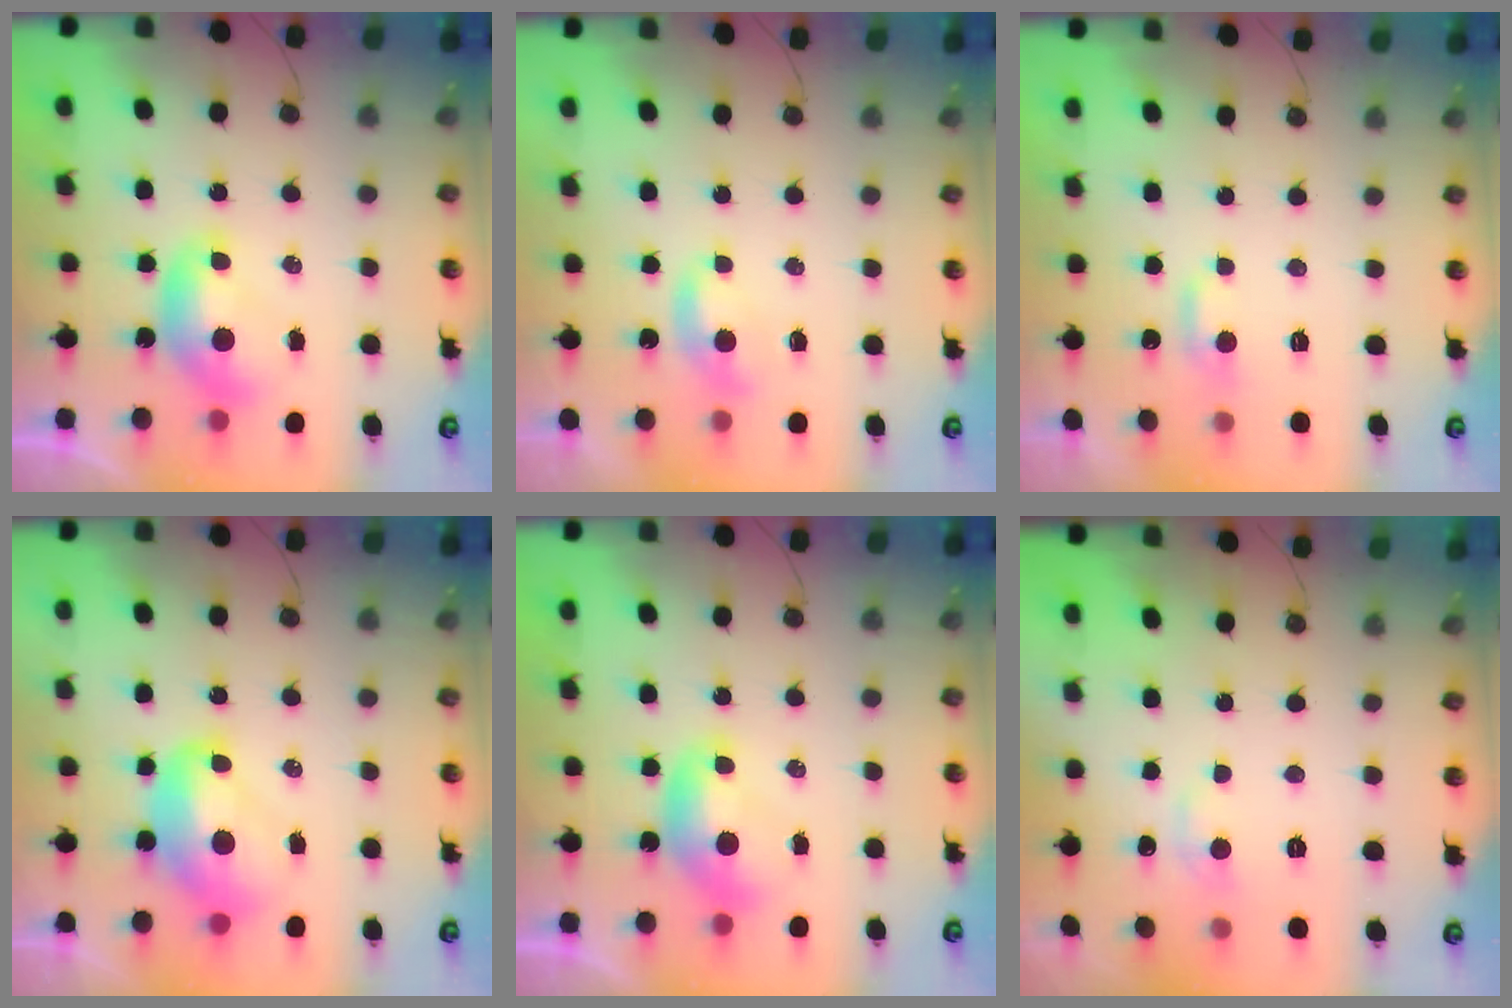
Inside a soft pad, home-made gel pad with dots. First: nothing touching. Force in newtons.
{"total": 1.5, "press": 1.5, "slide": 0.4}
{"total": 1.6, "press": 1.4, "slide": 0.7}
{"total": 3.3, "press": 3.3, "slide": 0.5}
{"total": 0.0}
{"total": 0.8, "press": 0.4, "slide": 0.7}